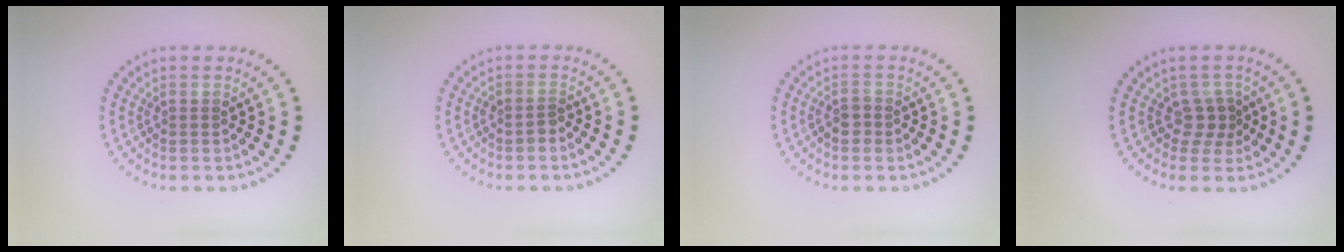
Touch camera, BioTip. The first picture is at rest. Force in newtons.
{"total": 1.0, "press": 0.8, "slide": 0.5}
{"total": 1.5, "press": 1.3, "slide": 0.8}
{"total": 2.0, "press": 1.5, "slide": 1.3}